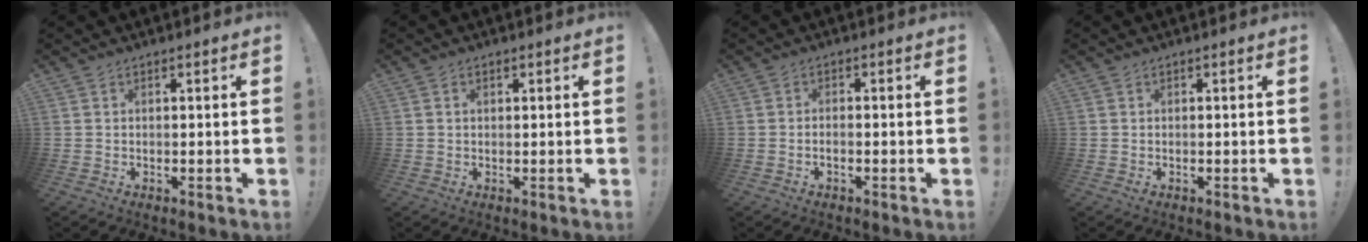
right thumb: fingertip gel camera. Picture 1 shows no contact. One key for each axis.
{"total": 0.9, "fx": 0.4, "fy": 0.6, "fz": 0.5, "tx": -0.009, "ty": 0.001, "tz": 0.007}
{"total": 1.3, "fx": -1.0, "fy": 0.4, "fz": 0.7, "tx": -0.017, "ty": 0.007, "tz": -0.016}
{"total": 0.0}